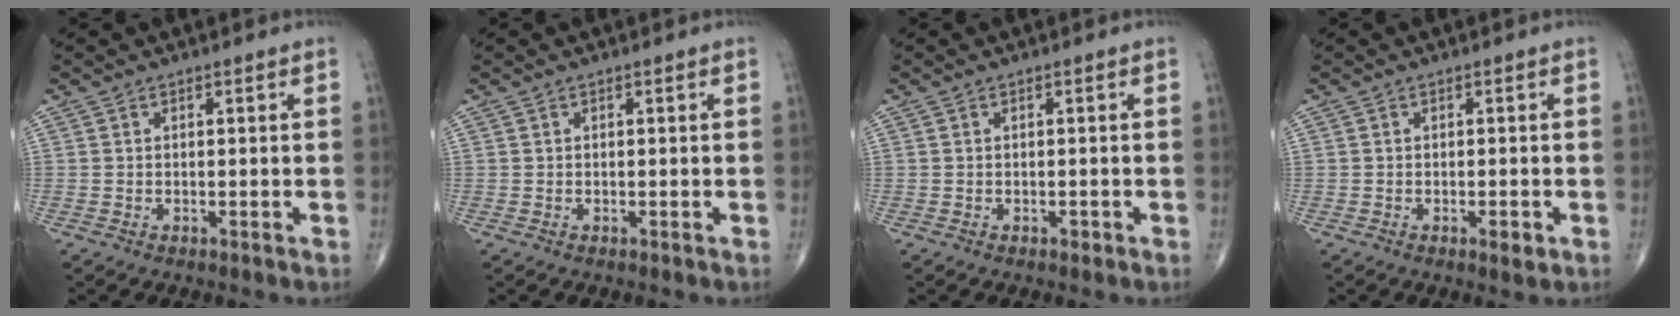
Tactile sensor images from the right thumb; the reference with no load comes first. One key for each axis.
{"total": 0.0}
{"total": 0.6, "fx": -0.3, "fy": 0.4, "fz": 0.3, "tx": -0.005, "ty": 0.000, "tz": -0.005}
{"total": 2.0, "fx": -0.8, "fy": 0.7, "fz": 1.7, "tx": -0.026, "ty": -0.003, "tz": -0.011}